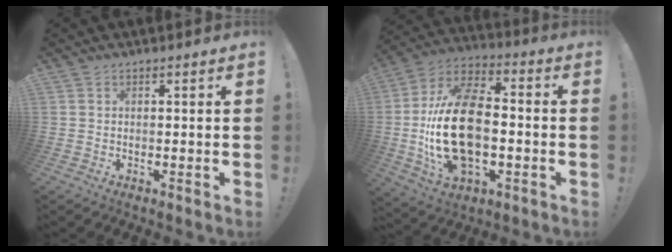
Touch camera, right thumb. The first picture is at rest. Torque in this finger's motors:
{"motor_torque": [2.34, 2.67, 2.49, -0.27, 0.92]}